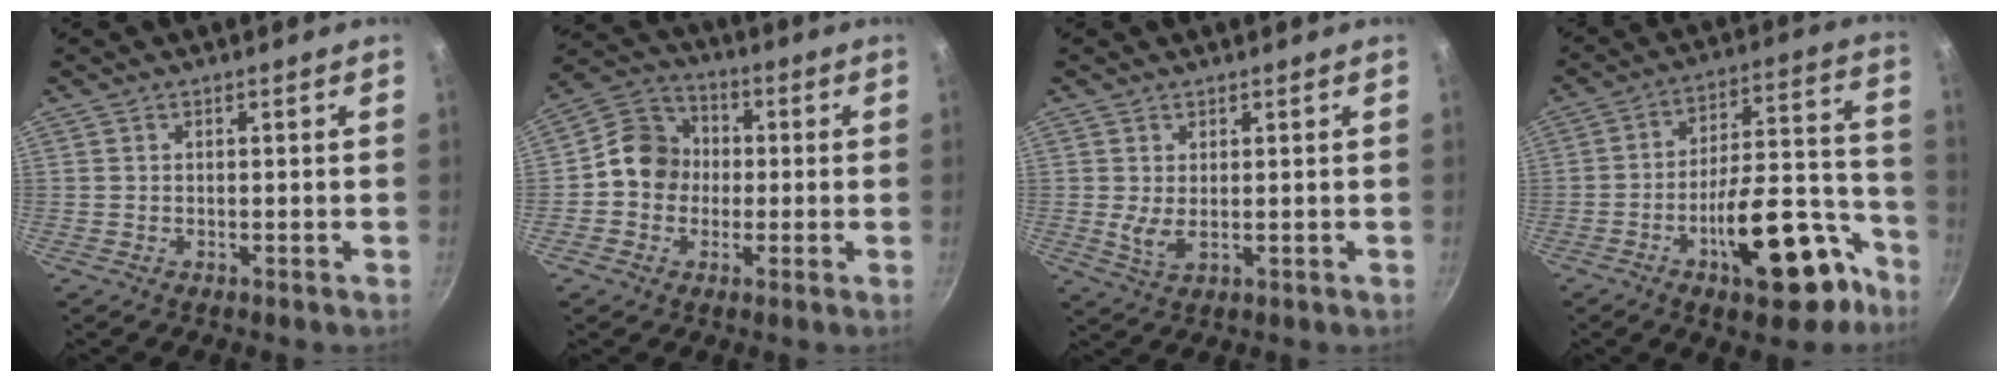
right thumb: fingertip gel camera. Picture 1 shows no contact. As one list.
[{"total": 9.6, "force": [-0.6, 8.6, 4.2], "torque": [-0.037, 0.025, -0.033]}, {"total": 3.4, "force": [0.4, 1.5, 3.0], "torque": [-0.057, -0.012, 0.016]}, {"total": 20.8, "force": [-10.5, 8.8, 15.6], "torque": [-0.178, 0.087, -0.148]}]